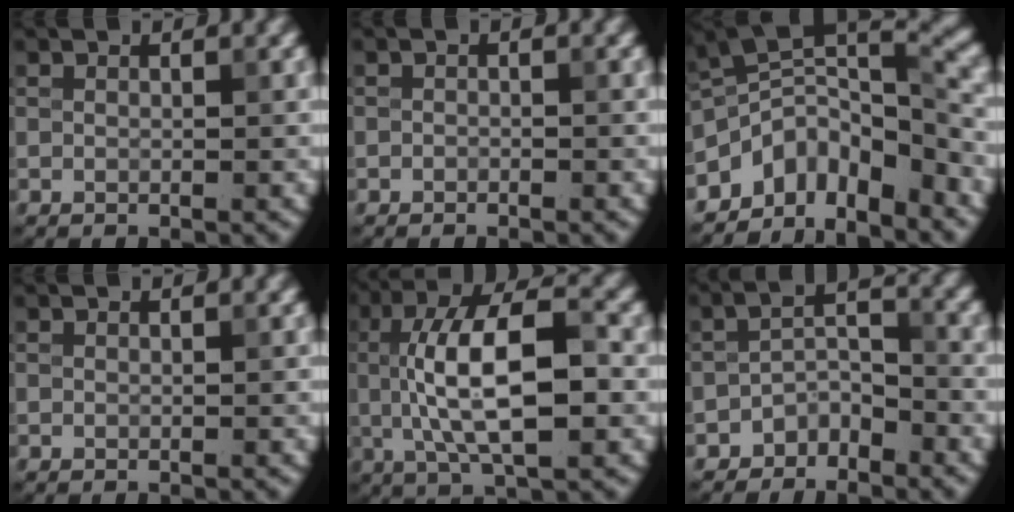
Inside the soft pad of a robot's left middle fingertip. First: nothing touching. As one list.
[{"total": 0.7, "force": [-0.5, 0.4, 0.0], "torque": [0.003, 0.000, -0.009]}, {"total": 7.3, "force": [-4.8, 3.4, 4.4], "torque": [-0.048, 0.005, -0.097]}, {"total": 0.0}, {"total": 10.3, "force": [0.3, 3.9, 9.5], "torque": [-0.162, 0.016, 0.004]}, {"total": 3.0, "force": [-2.5, 1.4, 1.0], "torque": [-0.016, 0.014, -0.049]}]